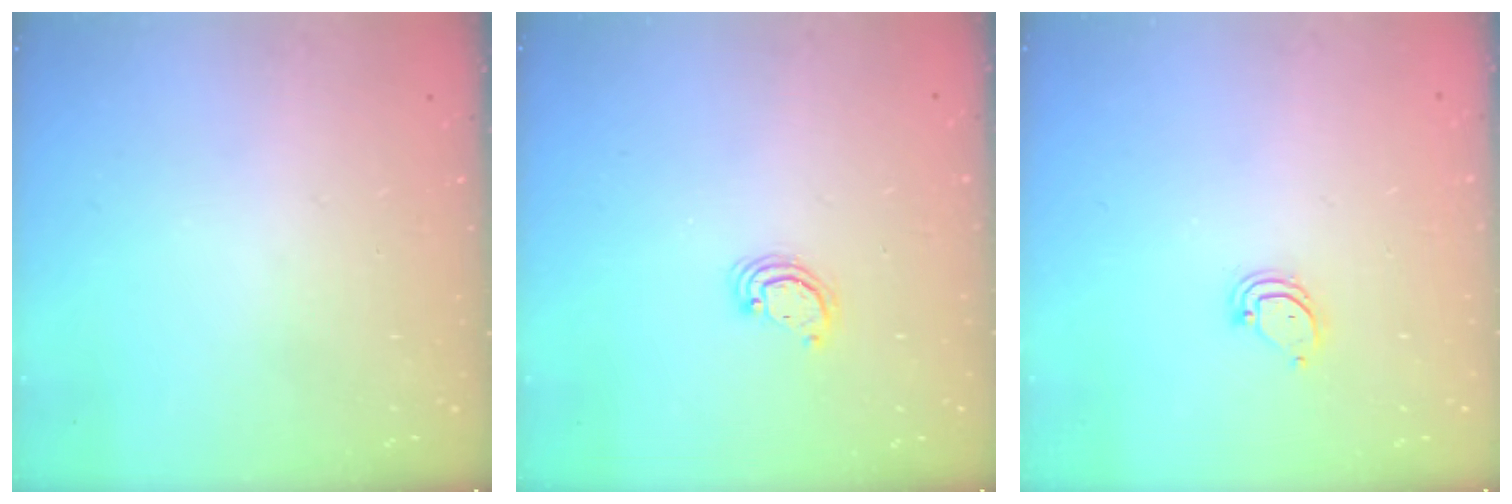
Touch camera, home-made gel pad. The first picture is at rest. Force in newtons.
{"total": 3.0, "press": 2.9, "slide": 0.3}
{"total": 3.4, "press": 3.4, "slide": 0.4}